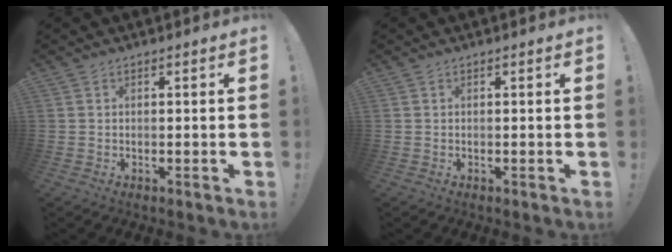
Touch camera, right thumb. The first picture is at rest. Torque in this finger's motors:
{"motor_torque": [0.00, 0.00, 0.00, 0.00, 0.00]}